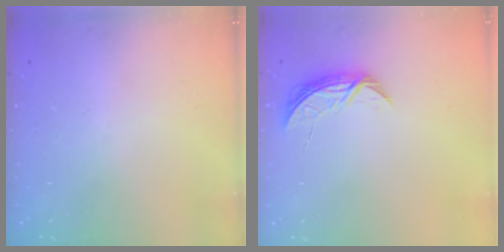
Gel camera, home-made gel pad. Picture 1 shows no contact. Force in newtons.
{"total": 5.4, "press": 5.4, "slide": 0.5}